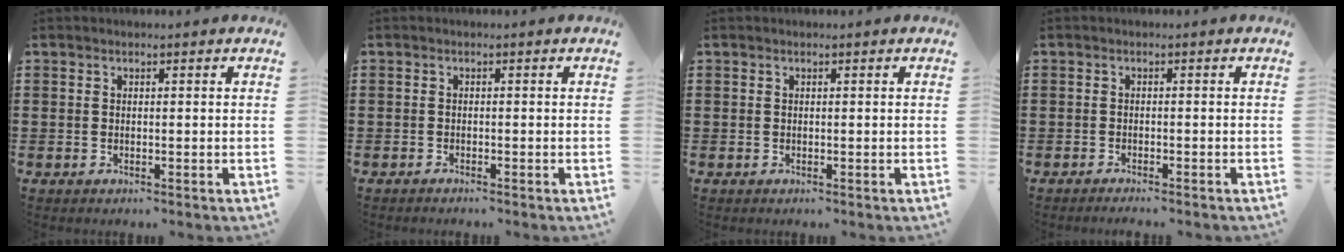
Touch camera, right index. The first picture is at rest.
{"total": 0.8, "force": [-0.8, -0.1, 0.1], "torque": [-0.003, -0.004, -0.016]}
{"total": 0.0}
{"total": 1.1, "force": [-1.1, -0.2, 0.1], "torque": [-0.004, -0.002, -0.021]}